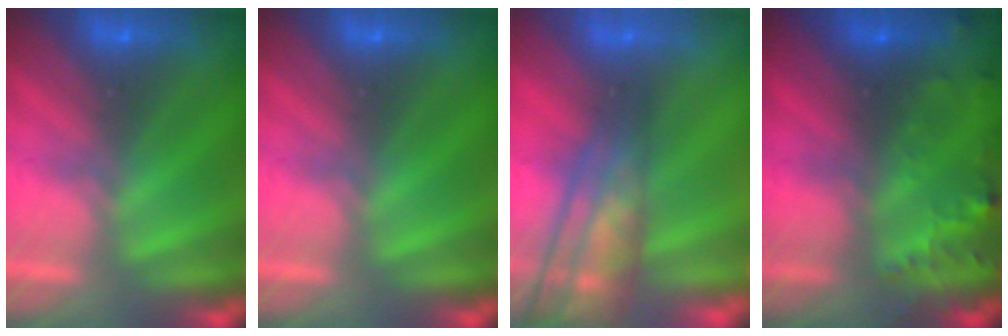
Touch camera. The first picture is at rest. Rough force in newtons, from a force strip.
{"total": 0.0}
{"total": 7.1}
{"total": 6.8}